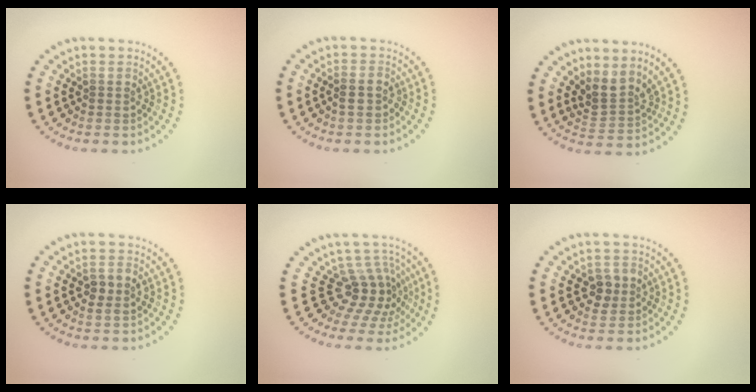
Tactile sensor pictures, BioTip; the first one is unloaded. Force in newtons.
{"total": 1.2, "press": 1.1, "slide": 0.3}
{"total": 2.8, "press": 2.0, "slide": 2.0}
{"total": 2.0, "press": 2.0, "slide": 0.2}
{"total": 3.9, "press": 2.7, "slide": 2.8}
{"total": 2.2, "press": 2.1, "slide": 0.3}